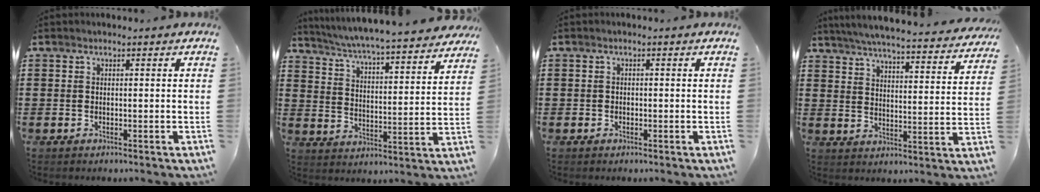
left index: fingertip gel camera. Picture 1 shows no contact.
{"total": 4.5, "force": [4.3, -0.6, 1.4], "torque": [-0.049, -0.039, 0.066]}
{"total": 0.6, "force": [-0.3, 0.5, 0.2], "torque": [-0.007, 0.000, -0.005]}
{"total": 5.3, "force": [5.0, -0.4, 1.7], "torque": [-0.056, -0.041, 0.083]}